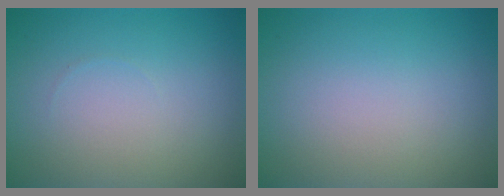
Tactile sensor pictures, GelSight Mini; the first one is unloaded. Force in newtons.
{"total": 0.0}